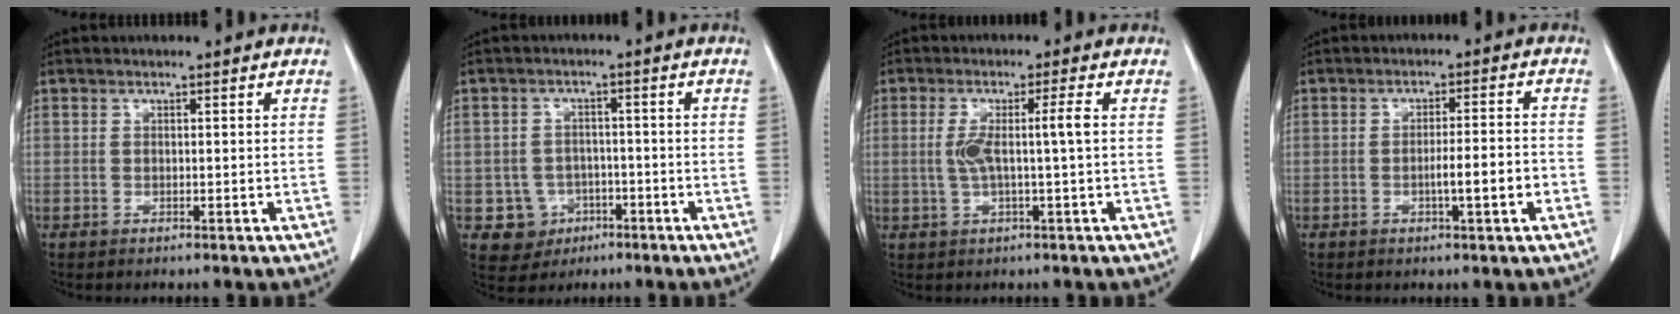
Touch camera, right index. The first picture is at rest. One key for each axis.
{"total": 5.4, "fx": -1.9, "fy": 5.0, "fz": 0.6, "tx": -0.005, "ty": 0.011, "tz": -0.022}
{"total": 4.9, "fx": 0.3, "fy": -0.6, "fz": 4.9, "tx": -0.094, "ty": 0.013, "tz": 0.011}
{"total": 5.0, "fx": -1.6, "fy": 0.2, "fz": 4.8, "tx": -0.071, "ty": 0.003, "tz": -0.020}